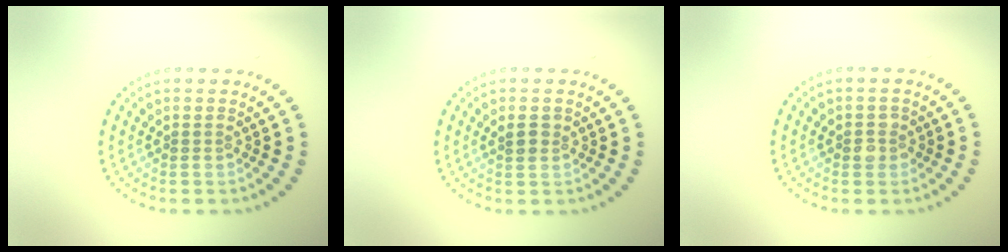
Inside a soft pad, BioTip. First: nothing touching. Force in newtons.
{"total": 1.4, "press": 1.4, "slide": 0.3}
{"total": 1.4, "press": 1.3, "slide": 0.5}